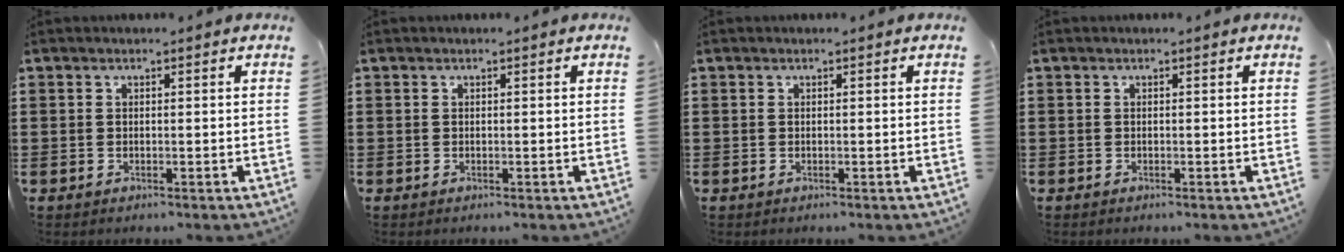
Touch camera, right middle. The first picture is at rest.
{"total": 0.0}
{"total": 0.0}
{"total": 0.0}